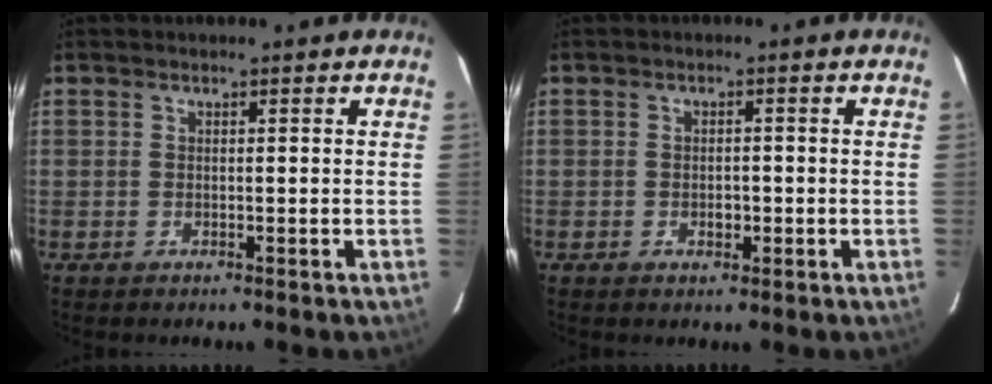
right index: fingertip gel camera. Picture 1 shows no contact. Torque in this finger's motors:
{"motor_torque": [0.07, 0.07, 0.02, -0.01]}